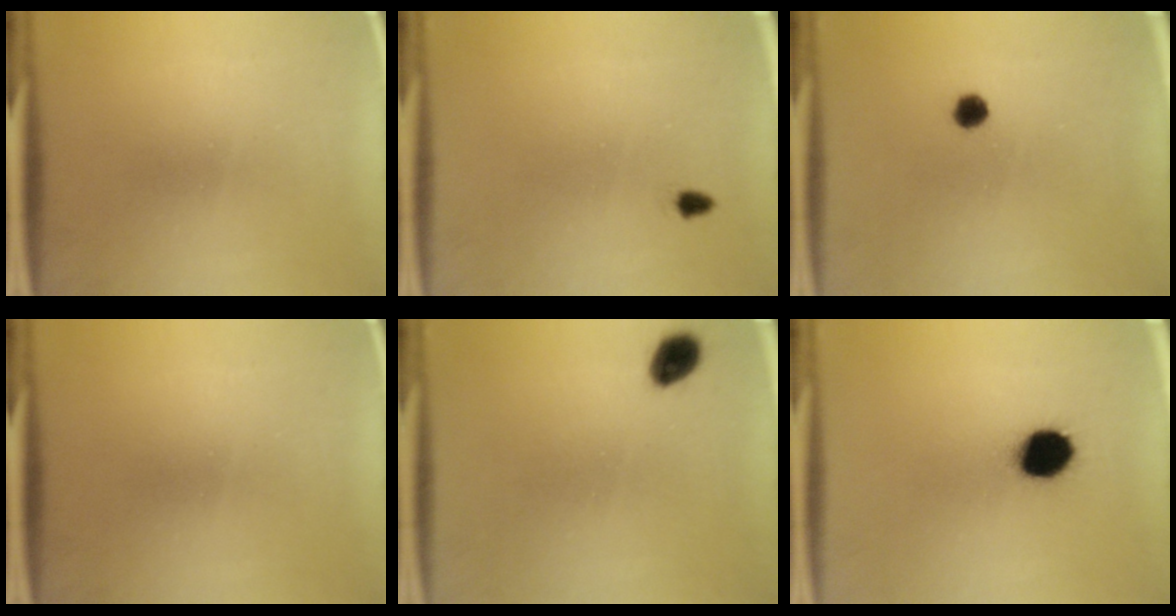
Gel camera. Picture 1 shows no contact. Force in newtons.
{"total": 1.1}
{"total": 1.8}
{"total": 0.0}
{"total": 4.1}
{"total": 9.3}